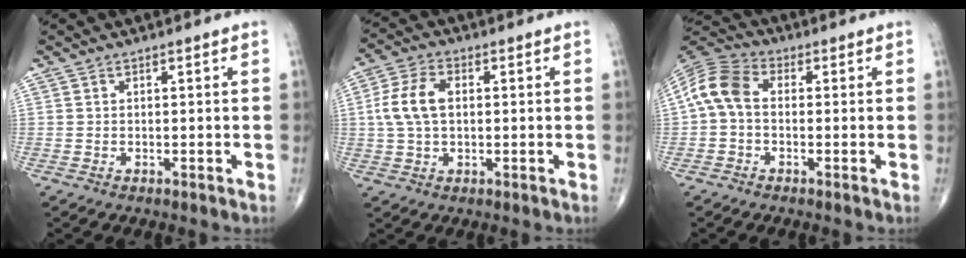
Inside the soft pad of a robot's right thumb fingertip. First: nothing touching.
{"total": 8.1, "force": [0.8, 4.9, 6.4], "torque": [-0.137, 0.016, 0.013]}
{"total": 8.5, "force": [0.0, 5.8, 6.3], "torque": [-0.124, 0.024, -0.016]}